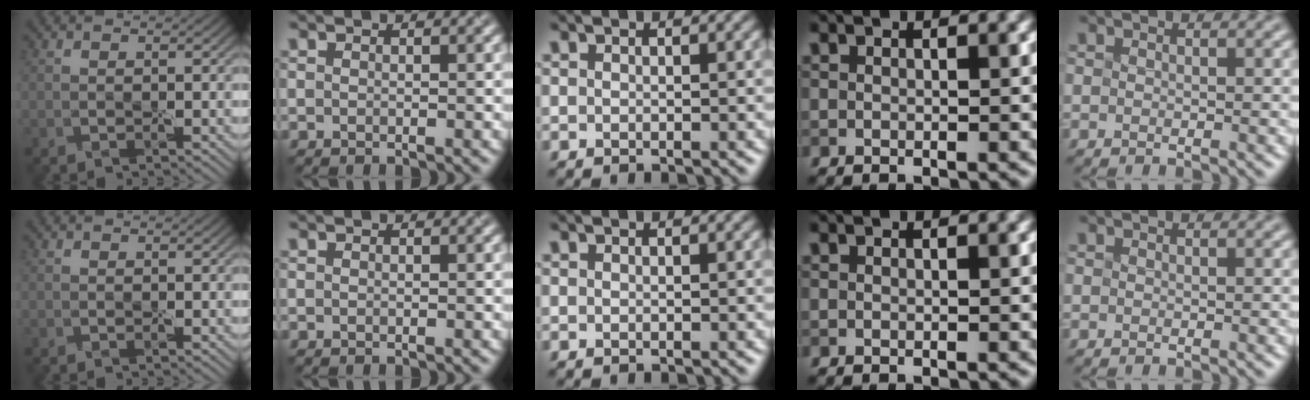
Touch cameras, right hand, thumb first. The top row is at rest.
{}